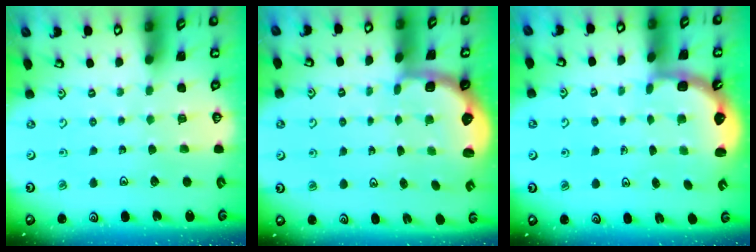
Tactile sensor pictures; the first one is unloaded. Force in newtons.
{"total": 2.5, "press": 1.9, "slide": 1.7}
{"total": 2.5, "press": 2.2, "slide": 1.3}